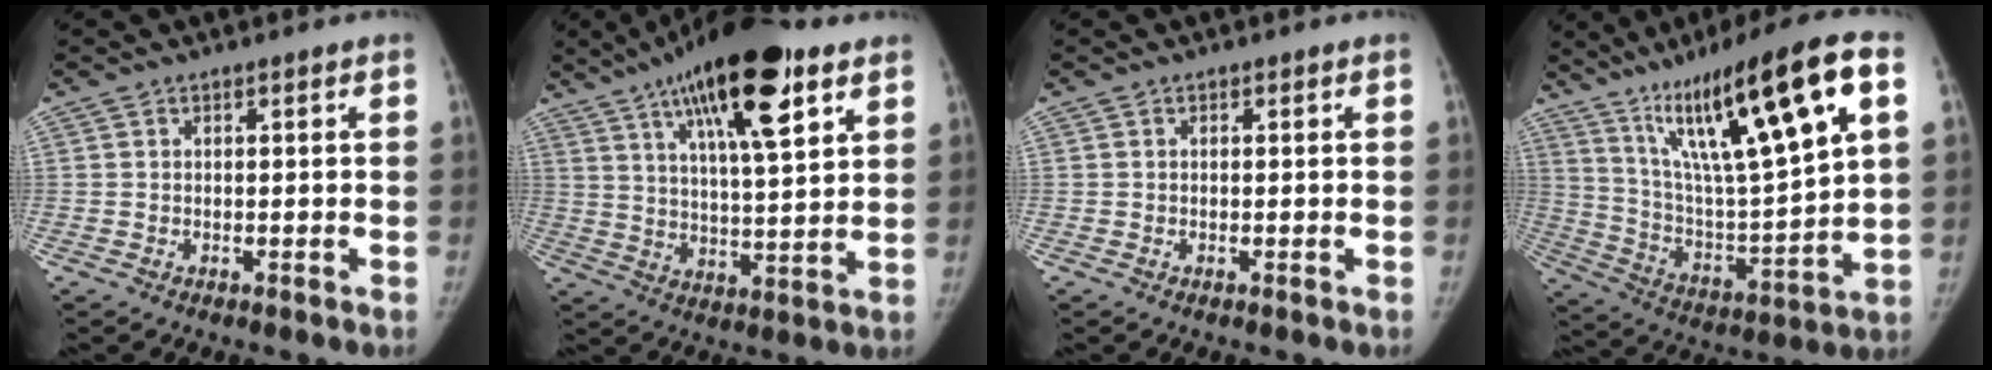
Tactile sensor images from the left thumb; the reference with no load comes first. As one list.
[{"total": 20.2, "force": [10.6, 5.8, 16.2], "torque": [-0.245, -0.026, 0.172]}, {"total": 0.0}, {"total": 25.8, "force": [11.9, 4.7, 22.5], "torque": [-0.370, -0.019, 0.209]}]